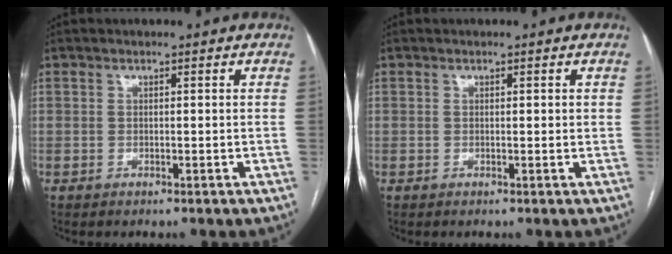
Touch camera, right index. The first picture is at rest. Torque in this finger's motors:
{"motor_torque": [0.00, 0.15, -0.04, 0.00]}